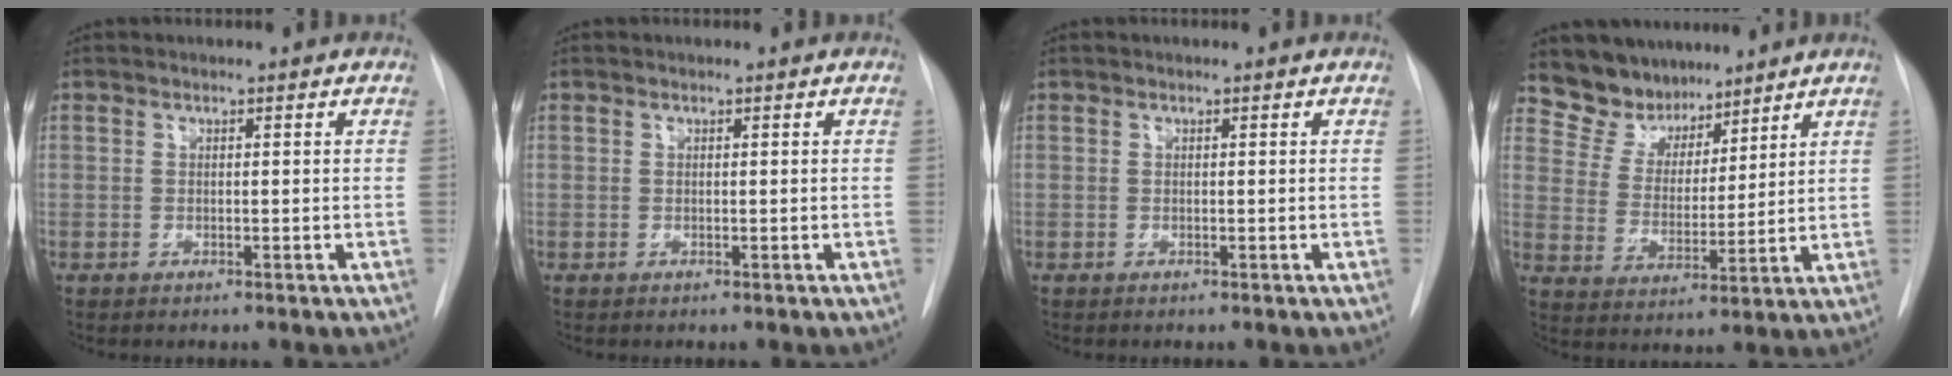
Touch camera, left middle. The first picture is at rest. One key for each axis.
{"total": 0.0}
{"total": 0.0}
{"total": 8.3, "fx": 7.3, "fy": 4.0, "fz": 0.4, "tx": -0.010, "ty": 0.008, "tz": 0.147}